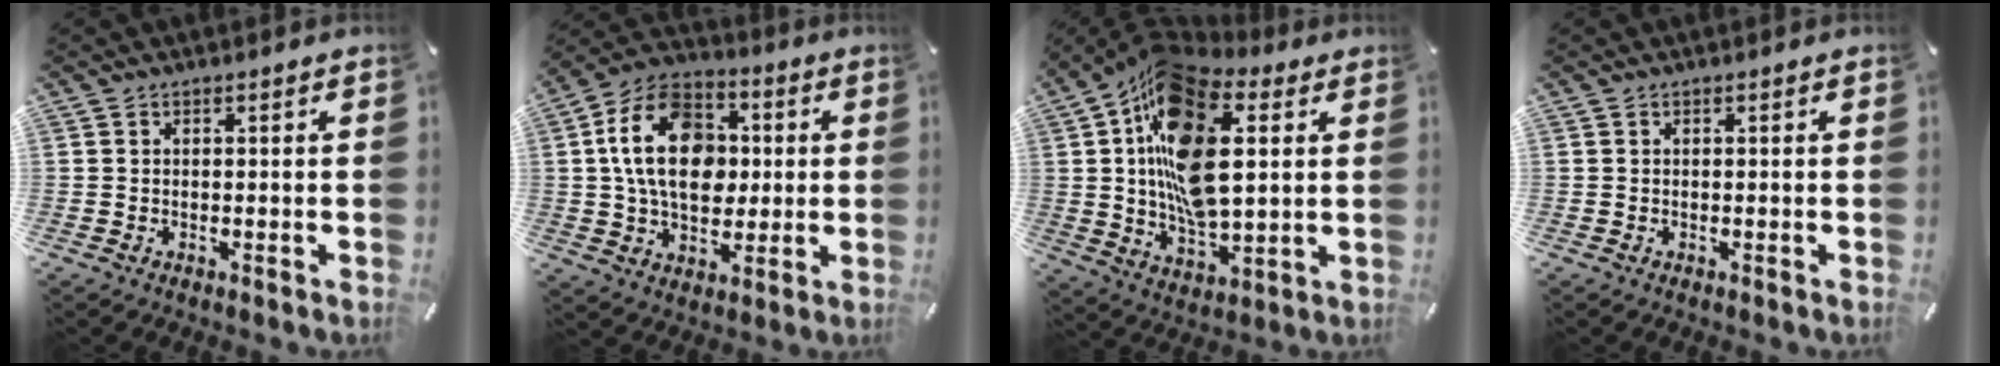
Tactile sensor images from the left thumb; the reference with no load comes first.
{"total": 17.4, "force": [1.4, 12.8, 11.7], "torque": [-0.216, 0.013, 0.023]}
{"total": 20.7, "force": [5.5, 11.7, 16.1], "torque": [-0.312, -0.015, 0.091]}
{"total": 0.0}